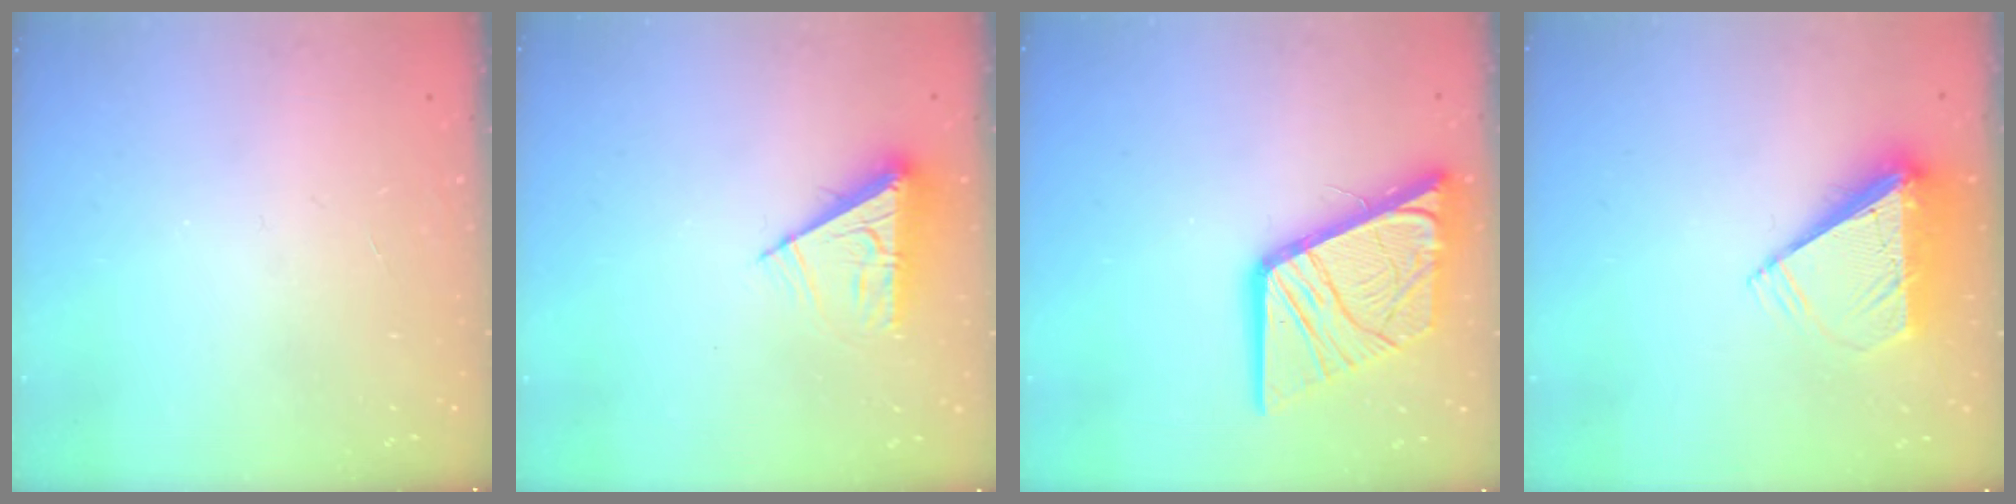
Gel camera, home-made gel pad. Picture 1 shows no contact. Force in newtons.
{"total": 8.0, "press": 7.9, "slide": 1.2}
{"total": 19.2, "press": 19.0, "slide": 2.4}
{"total": 7.7, "press": 7.7, "slide": 1.1}